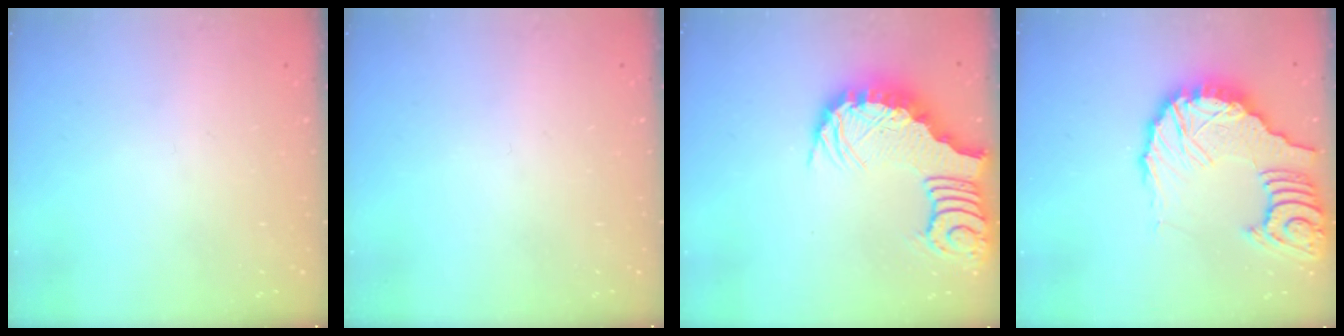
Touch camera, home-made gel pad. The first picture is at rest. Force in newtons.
{"total": 0.0}
{"total": 3.6, "press": 3.6, "slide": 0.7}
{"total": 16.1, "press": 16.0, "slide": 1.8}